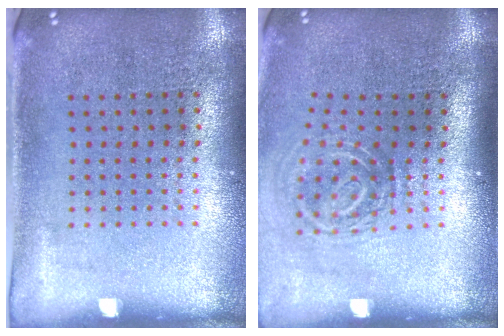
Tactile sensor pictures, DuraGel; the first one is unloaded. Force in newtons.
{"total": 1.8, "press": 1.2, "slide": 1.3}